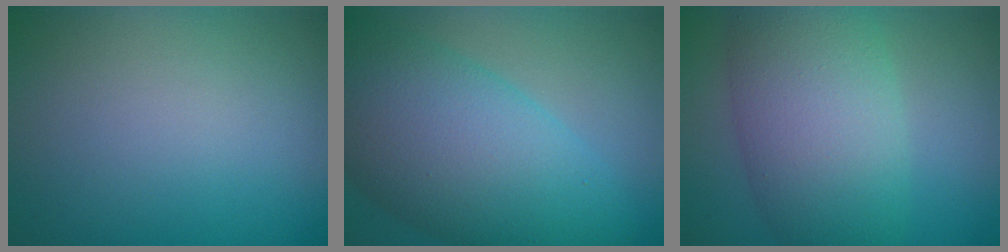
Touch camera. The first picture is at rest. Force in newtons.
{"total": 11.4, "press": 11.4, "slide": 0.3}
{"total": 9.0, "press": 9.0, "slide": 0.3}